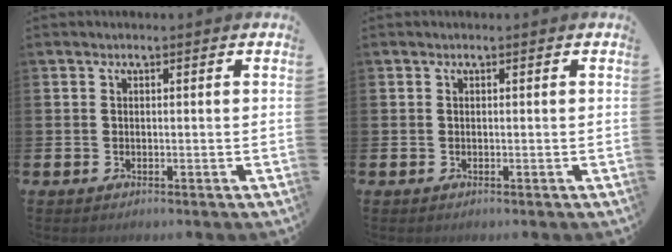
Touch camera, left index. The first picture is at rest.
{"total": 0.0}